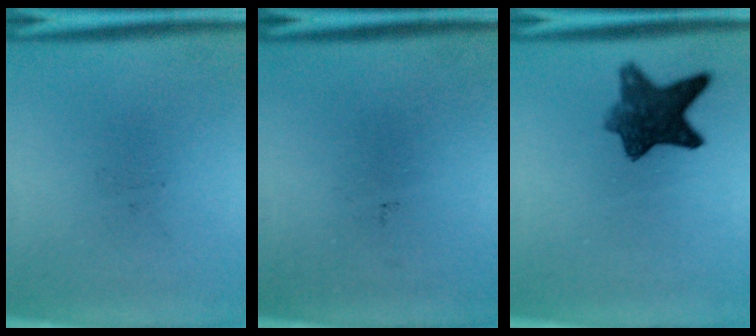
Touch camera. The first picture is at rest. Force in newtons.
{"total": 0.0}
{"total": 8.4}